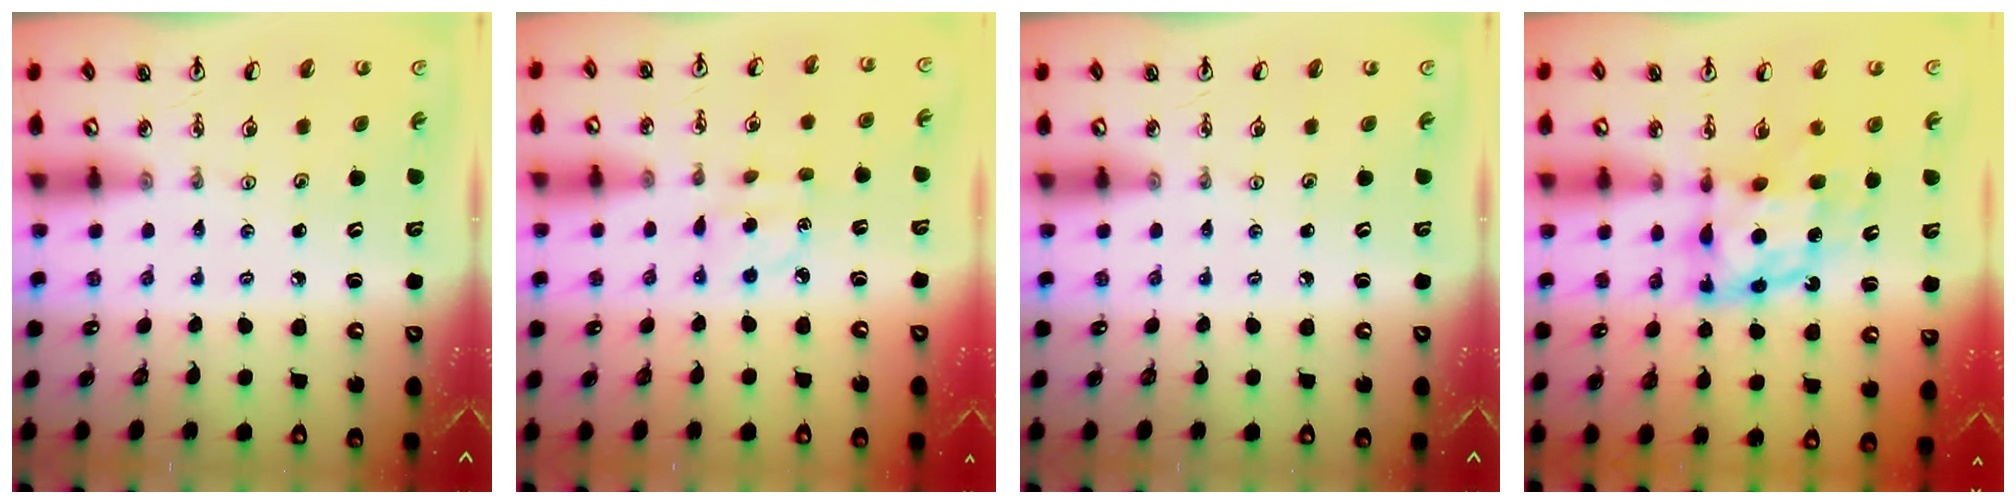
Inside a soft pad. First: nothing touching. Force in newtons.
{"total": 3.7, "press": 3.6, "slide": 0.5}
{"total": 0.0}
{"total": 9.8, "press": 9.8, "slide": 0.8}